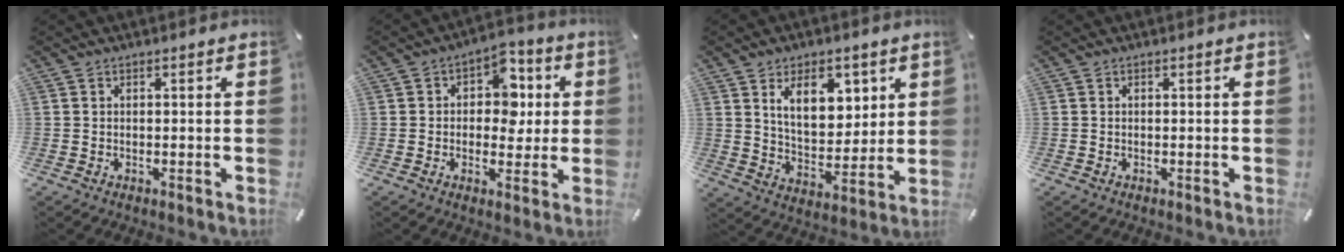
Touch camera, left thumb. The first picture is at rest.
{"total": 8.7, "force": [0.8, 6.8, 5.4], "torque": [-0.065, 0.005, 0.009]}
{"total": 11.9, "force": [6.3, 7.0, 7.3], "torque": [-0.111, -0.019, 0.109]}
{"total": 0.0}